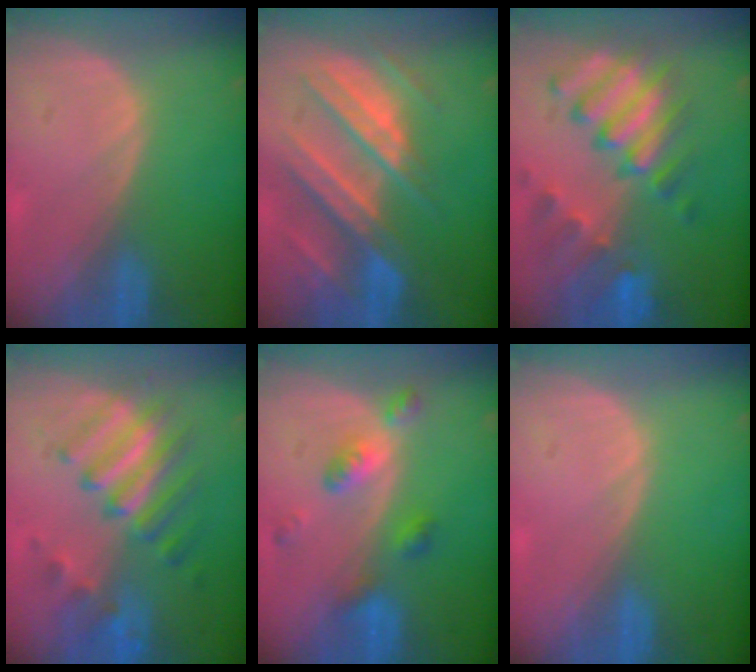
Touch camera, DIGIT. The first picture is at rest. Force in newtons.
{"total": 10.4, "press": 9.2, "slide": 4.8}
{"total": 10.8, "press": 9.3, "slide": 5.6}
{"total": 8.2, "press": 8.0, "slide": 1.7}
{"total": 5.9, "press": 5.1, "slide": 2.9}
{"total": 0.0}